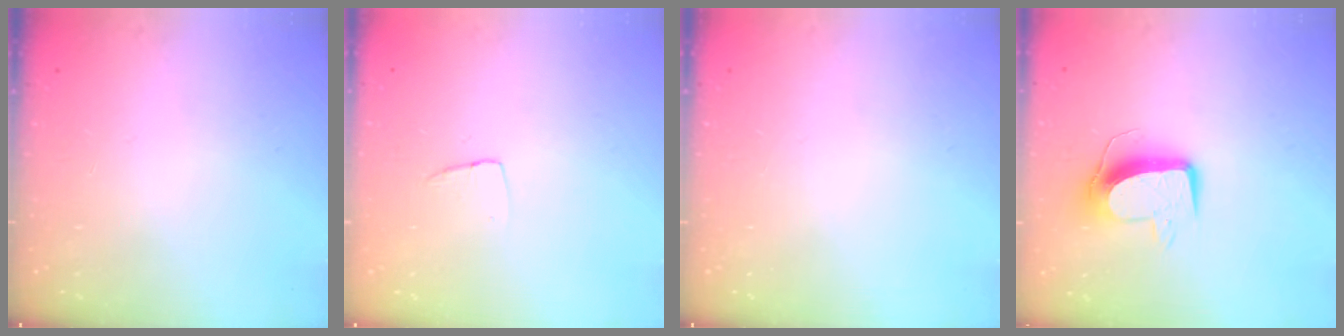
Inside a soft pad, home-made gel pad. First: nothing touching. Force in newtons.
{"total": 4.5, "press": 4.4, "slide": 0.3}
{"total": 0.0}
{"total": 11.0, "press": 10.9, "slide": 0.7}